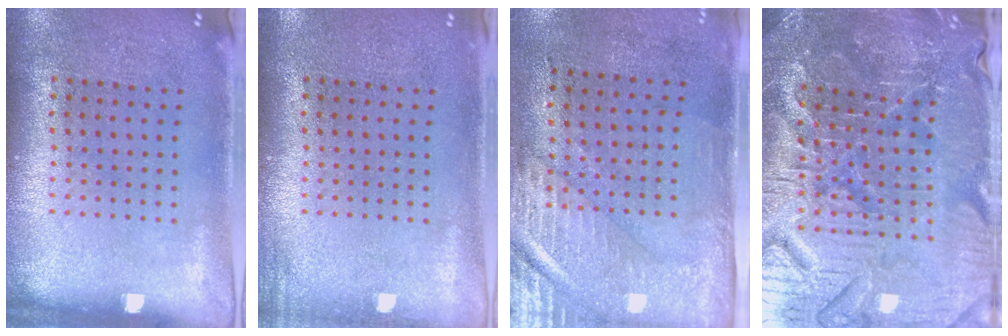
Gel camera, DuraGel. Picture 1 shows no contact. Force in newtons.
{"total": 0.9, "press": 0.9, "slide": 0.1}
{"total": 3.0, "press": 2.5, "slide": 1.5}
{"total": 5.3, "press": 5.1, "slide": 1.4}